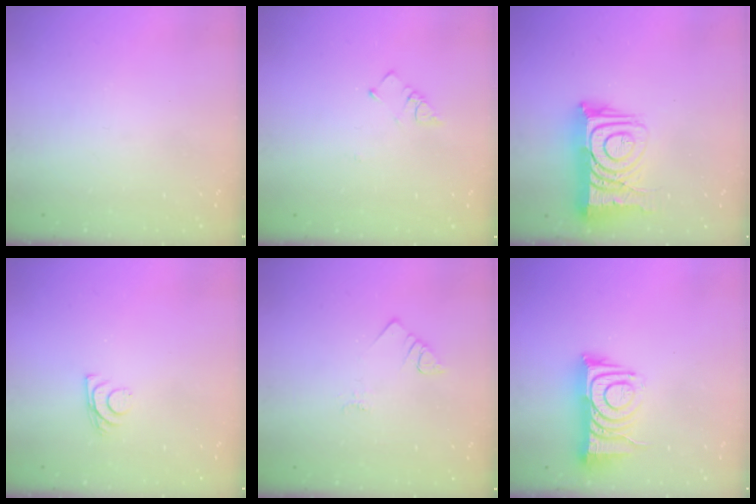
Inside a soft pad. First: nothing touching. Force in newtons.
{"total": 2.6, "press": 2.6, "slide": 0.5}
{"total": 16.4, "press": 16.3, "slide": 1.6}
{"total": 7.2, "press": 7.2, "slide": 0.6}
{"total": 2.3, "press": 2.3, "slide": 0.4}
{"total": 11.4, "press": 11.3, "slide": 1.0}